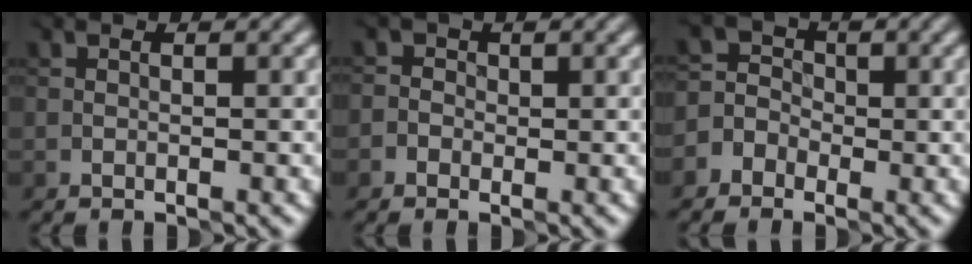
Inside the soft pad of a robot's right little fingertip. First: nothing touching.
{"total": 0.7, "force": [-0.3, 0.6, -0.4], "torque": [0.014, 0.003, -0.008]}
{"total": 2.0, "force": [-1.2, 1.6, -0.3], "torque": [0.014, 0.005, -0.028]}